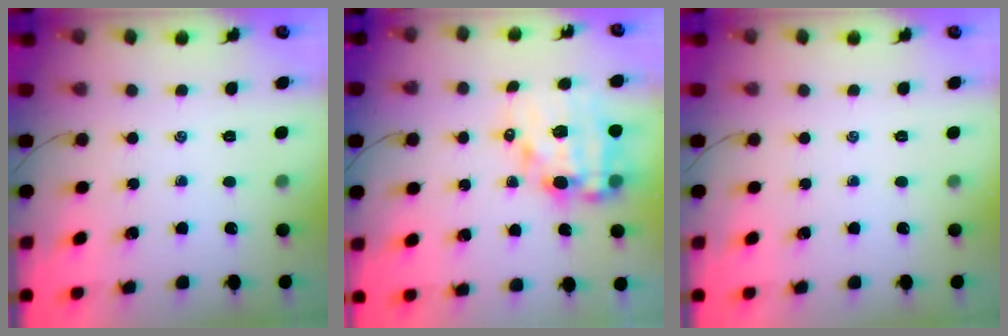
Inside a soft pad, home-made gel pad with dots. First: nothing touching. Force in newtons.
{"total": 13.3, "press": 12.7, "slide": 3.7}
{"total": 0.0}